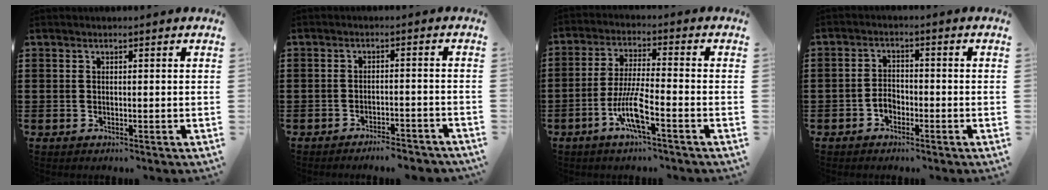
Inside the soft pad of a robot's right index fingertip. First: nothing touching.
{"total": 2.9, "force": [-2.8, 0.0, 0.6], "torque": [-0.013, -0.001, -0.058]}
{"total": 7.8, "force": [-3.8, 0.9, 6.8], "torque": [-0.150, -0.014, -0.077]}
{"total": 2.4, "force": [-1.4, 1.5, 1.2], "torque": [-0.027, 0.004, -0.029]}